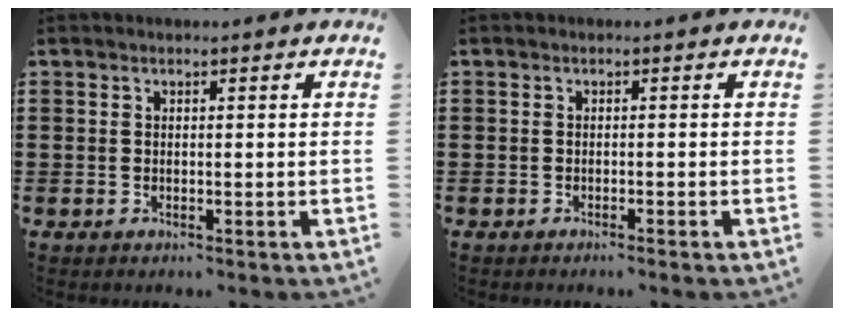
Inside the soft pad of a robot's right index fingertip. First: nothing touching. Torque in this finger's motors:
{"motor_torque": [-0.68, 0.68, -0.25, -0.04]}